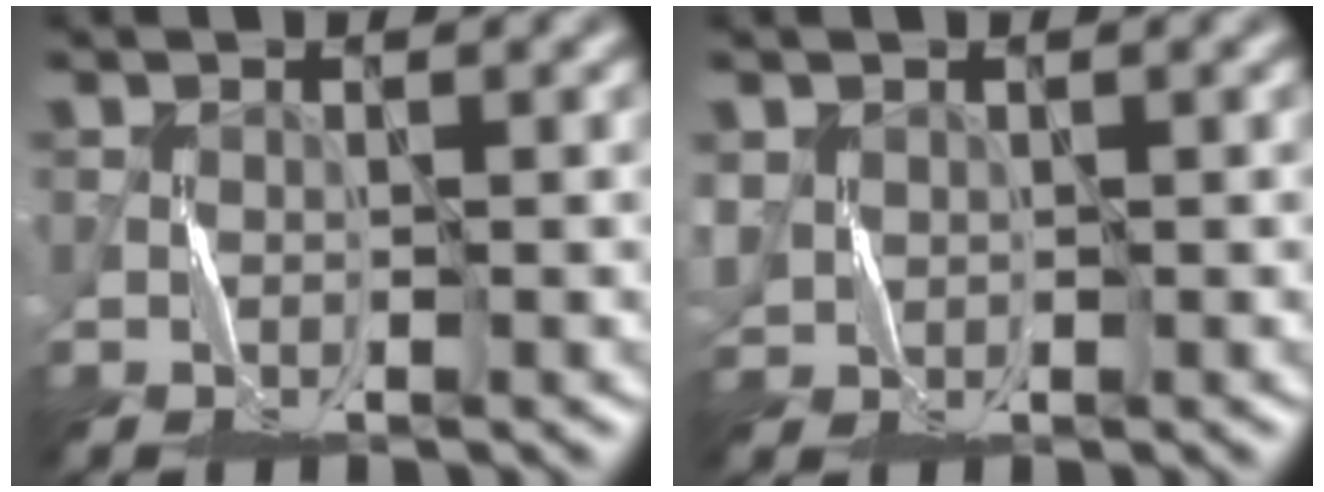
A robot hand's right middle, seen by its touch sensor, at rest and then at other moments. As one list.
[{"total": 1.8, "force": [0.7, 1.6, 0.5], "torque": [-0.023, 0.001, 0.017]}]